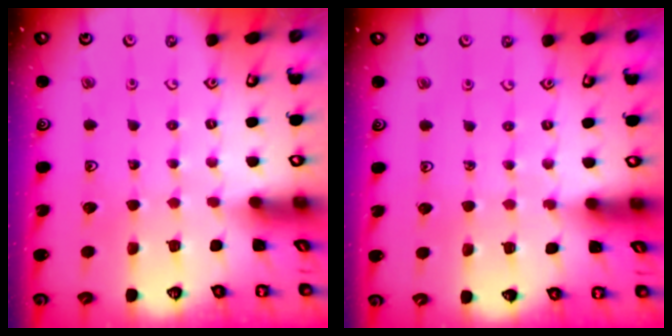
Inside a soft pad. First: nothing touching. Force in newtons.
{"total": 5.1, "press": 4.9, "slide": 1.4}